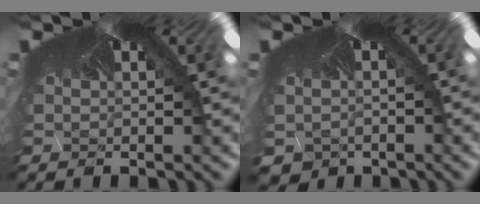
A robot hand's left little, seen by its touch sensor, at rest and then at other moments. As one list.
[{"total": 2.7, "force": [-2.3, 1.4, -0.2], "torque": [-0.017, -0.034, -0.009]}]